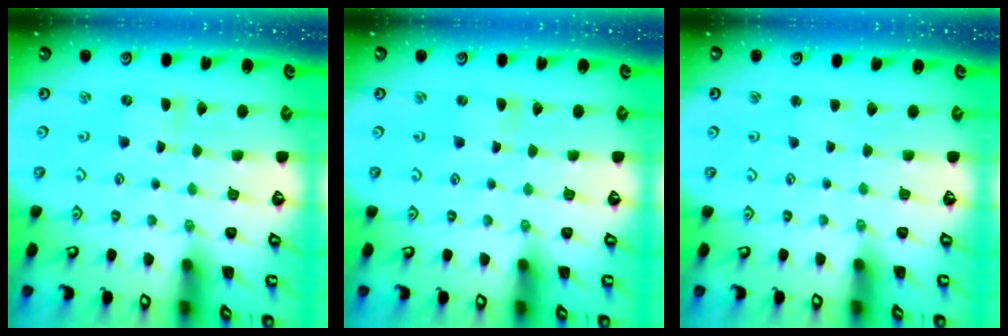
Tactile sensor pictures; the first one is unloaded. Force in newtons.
{"total": 0.0}
{"total": 1.3, "press": 1.3, "slide": 0.2}